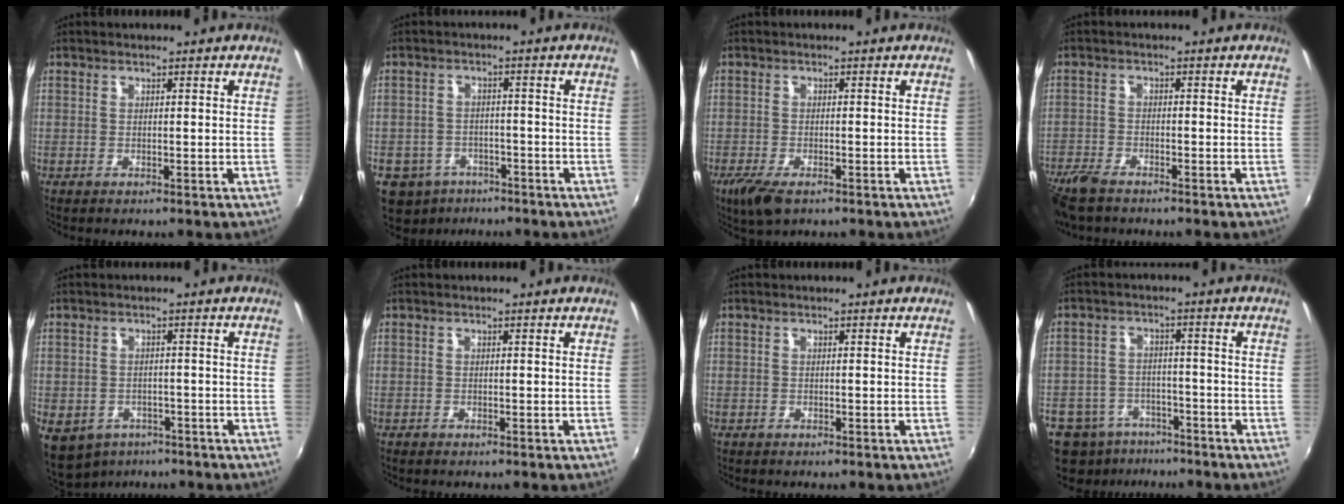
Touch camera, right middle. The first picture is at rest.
{"total": 10.3, "force": [-6.5, 7.3, 3.5], "torque": [-0.105, -0.002, -0.094]}
{"total": 5.7, "force": [-3.7, 2.1, 3.8], "torque": [-0.092, -0.021, -0.067]}
{"total": 7.2, "force": [-5.8, 2.3, 3.6], "torque": [-0.101, -0.026, -0.116]}
{"total": 9.2, "force": [-5.8, 6.2, 3.4], "torque": [-0.092, -0.022, -0.079]}
{"total": 0.6, "force": [-0.6, 0.2, 0.1], "torque": [-0.004, -0.003, -0.014]}
{"total": 0.7, "force": [-0.6, 0.4, 0.0], "torque": [-0.002, 0.000, -0.012]}
{"total": 11.2, "force": [-7.8, 6.8, 4.0], "torque": [-0.118, -0.001, -0.121]}